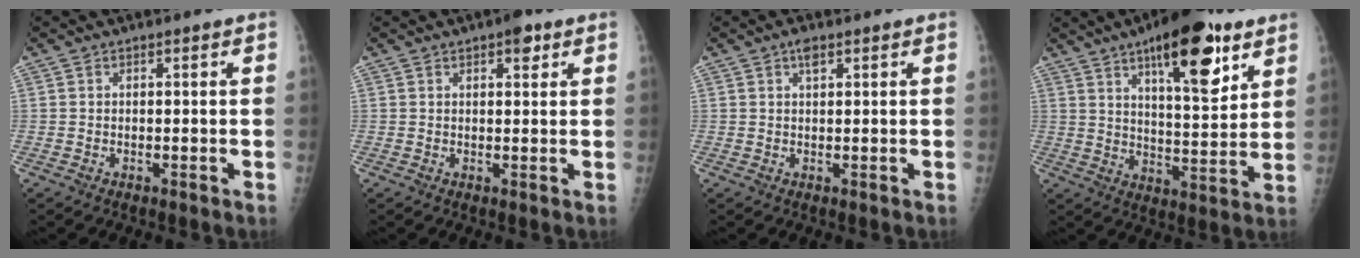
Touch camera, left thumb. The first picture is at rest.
{"total": 3.3, "force": [1.9, 1.4, 2.3], "torque": [-0.019, -0.005, 0.023]}
{"total": 2.0, "force": [1.1, 0.9, 1.4], "torque": [-0.019, -0.002, 0.018]}
{"total": 17.6, "force": [9.6, 6.0, 13.4], "torque": [-0.165, -0.049, 0.146]}